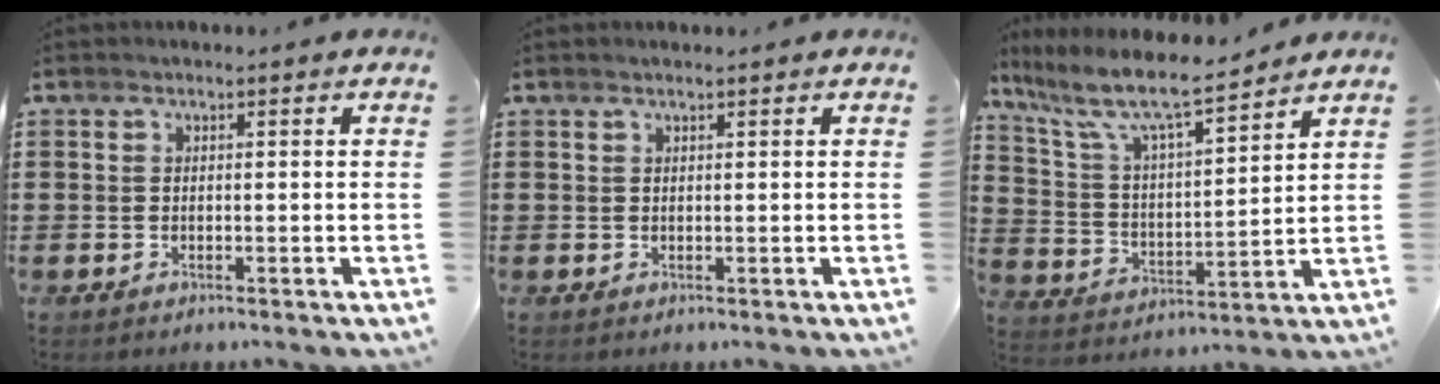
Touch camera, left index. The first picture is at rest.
{"total": 0.6, "force": [0.4, 0.0, 0.3], "torque": [-0.006, 0.000, 0.009]}
{"total": 8.7, "force": [7.0, 1.3, 5.0], "torque": [-0.125, -0.042, 0.115]}